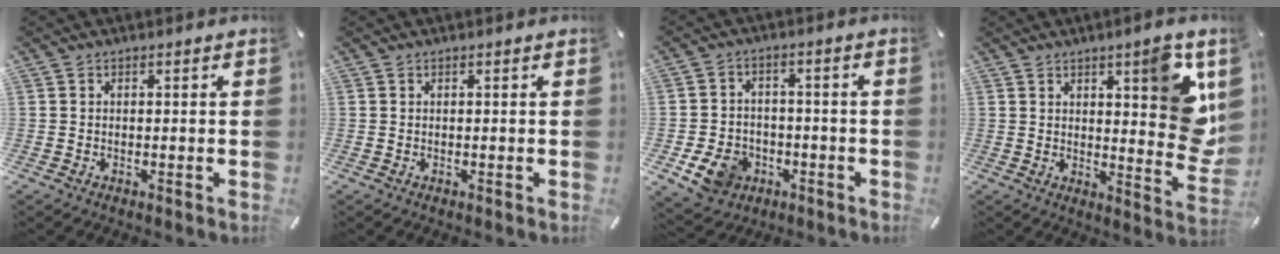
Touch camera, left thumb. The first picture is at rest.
{"total": 0.0}
{"total": 9.3, "force": [-3.8, 7.4, 4.1], "torque": [-0.088, 0.029, -0.066]}
{"total": 13.5, "force": [5.4, 4.1, 11.6], "torque": [-0.134, -0.048, 0.090]}